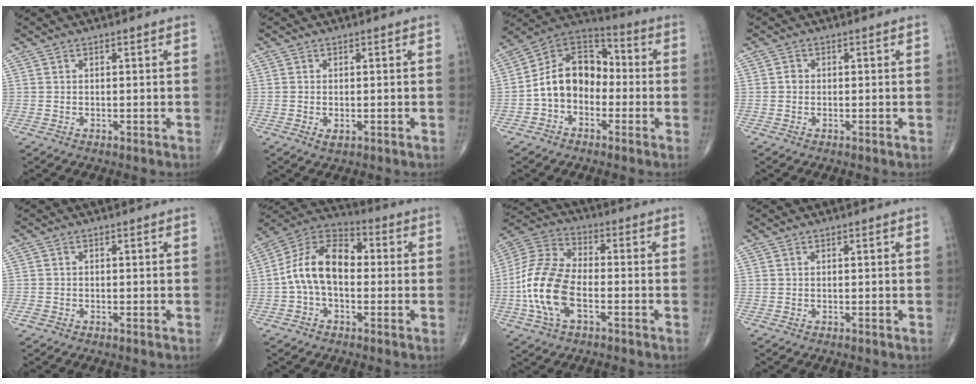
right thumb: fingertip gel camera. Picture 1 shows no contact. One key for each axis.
{"total": 1.3, "fx": -0.4, "fy": 0.6, "fz": 1.1, "tx": -0.022, "ty": -0.002, "tz": -0.004}
{"total": 12.8, "fx": -2.3, "fy": 9.5, "fz": 8.4, "tx": -0.118, "ty": 0.048, "tz": -0.056}
{"total": 1.0, "fx": -0.1, "fy": 0.9, "fz": 0.5, "tx": -0.002, "ty": 0.003, "tz": -0.004}
{"total": 1.0, "fx": -0.6, "fy": 0.5, "fz": 0.5, "tx": -0.013, "ty": -0.001, "tz": -0.014}
{"total": 13.1, "fx": -0.5, "fy": 8.1, "fz": 10.3, "tx": -0.176, "ty": 0.040, "tz": -0.022}
{"total": 15.2, "fx": -3.9, "fy": 8.1, "fz": 12.3, "tx": -0.263, "ty": 0.026, "tz": -0.079}
{"total": 0.0}